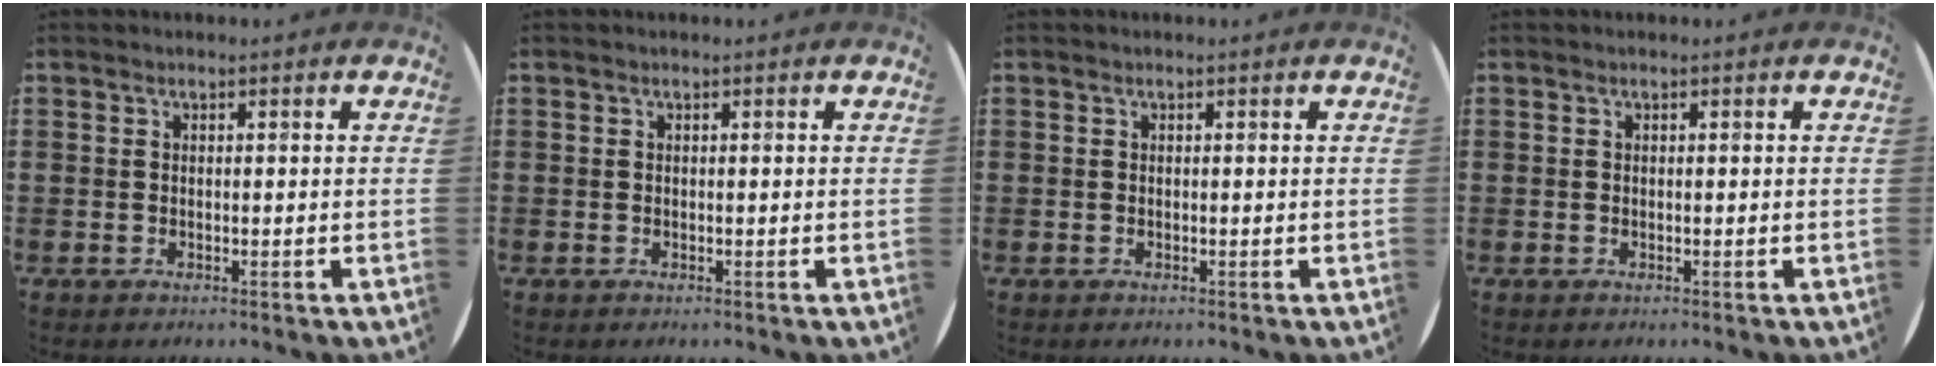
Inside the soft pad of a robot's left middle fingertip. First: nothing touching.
{"total": 0.0}
{"total": 0.0}
{"total": 0.0}